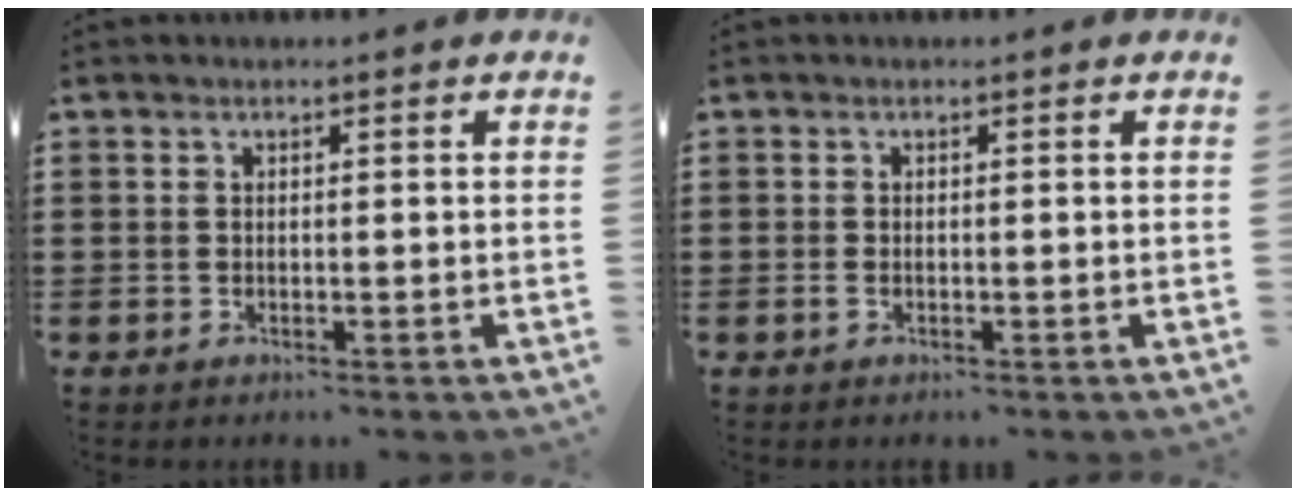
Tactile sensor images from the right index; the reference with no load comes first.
{"total": 0.5, "force": [-0.3, 0.1, 0.4], "torque": [-0.010, -0.005, -0.004]}